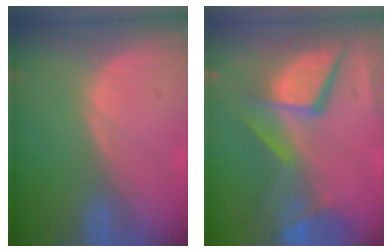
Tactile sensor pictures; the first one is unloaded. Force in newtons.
{"total": 12.4, "press": 10.2, "slide": 7.1}